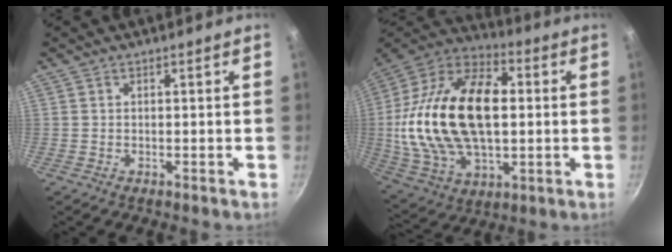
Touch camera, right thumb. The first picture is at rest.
{"total": 29.2, "force": [1.4, 17.5, 23.4], "torque": [-0.433, 0.022, 0.023]}